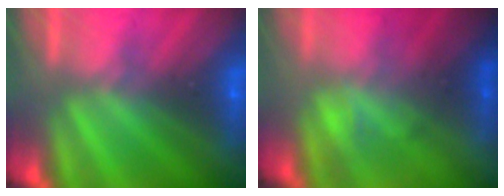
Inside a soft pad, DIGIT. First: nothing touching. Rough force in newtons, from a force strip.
{"total": 1.8}